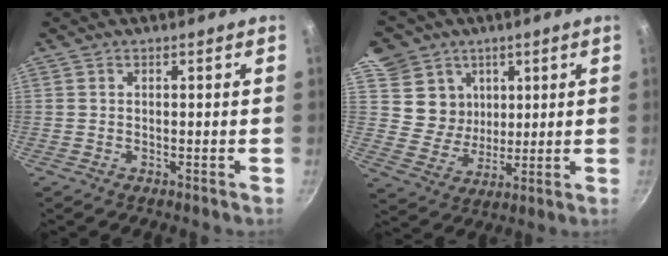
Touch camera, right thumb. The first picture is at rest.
{"total": 11.3, "force": [4.7, 9.7, 3.3], "torque": [-0.033, -0.030, 0.088]}